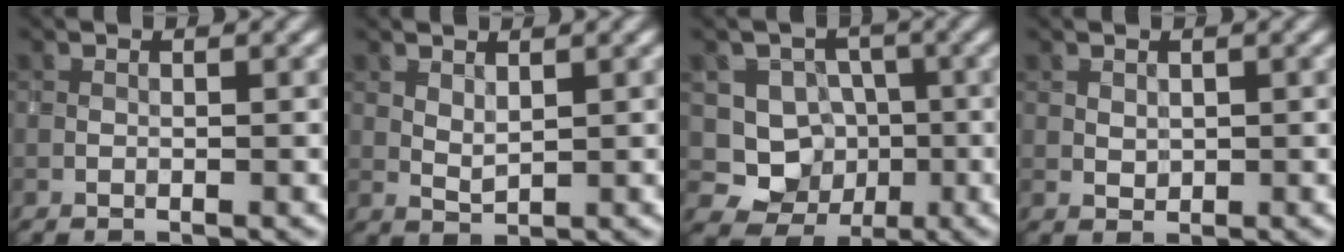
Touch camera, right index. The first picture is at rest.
{"total": 1.3, "force": [1.2, 0.4, 0.4], "torque": [-0.013, -0.003, 0.029]}
{"total": 6.0, "force": [-0.5, 5.7, 1.6], "torque": [-0.002, 0.008, -0.033]}
{"total": 0.7, "force": [0.6, 0.4, 0.0], "torque": [-0.001, -0.003, 0.014]}